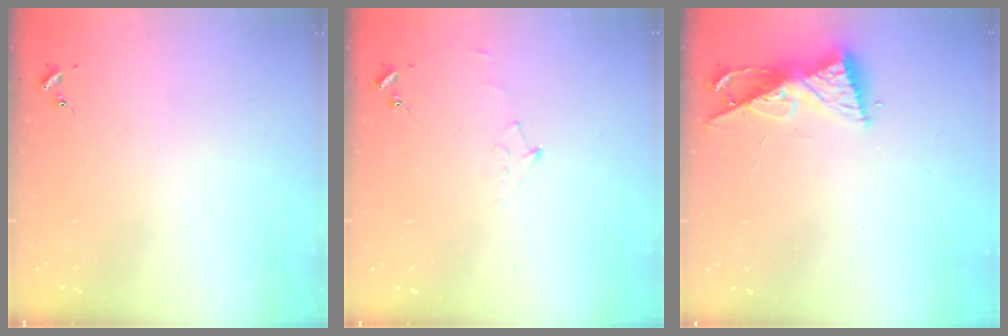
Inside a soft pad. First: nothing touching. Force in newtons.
{"total": 5.2, "press": 5.2, "slide": 0.6}
{"total": 8.7, "press": 8.7, "slide": 0.6}